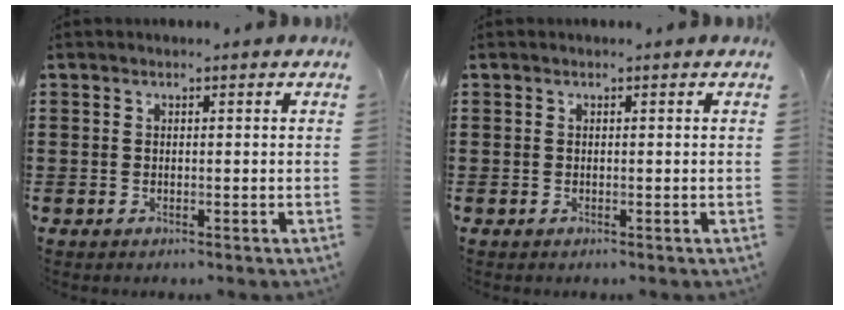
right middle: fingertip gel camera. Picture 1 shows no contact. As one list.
[{"total": 0.0}]